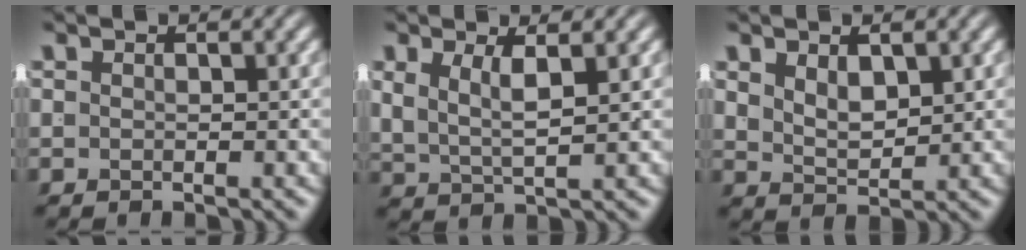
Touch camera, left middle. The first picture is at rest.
{"total": 2.7, "force": [1.0, 1.1, 2.3], "torque": [-0.046, -0.014, 0.028]}
{"total": 2.2, "force": [1.2, 0.8, 1.7], "torque": [-0.024, -0.013, 0.031]}